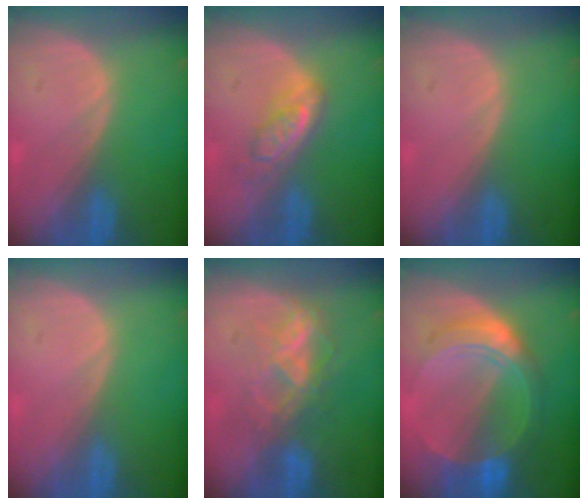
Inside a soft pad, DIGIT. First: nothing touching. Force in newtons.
{"total": 4.9, "press": 4.6, "slide": 1.9}
{"total": 0.0}
{"total": 0.0}
{"total": 5.9, "press": 5.8, "slide": 1.1}
{"total": 8.5, "press": 8.5, "slide": 0.6}